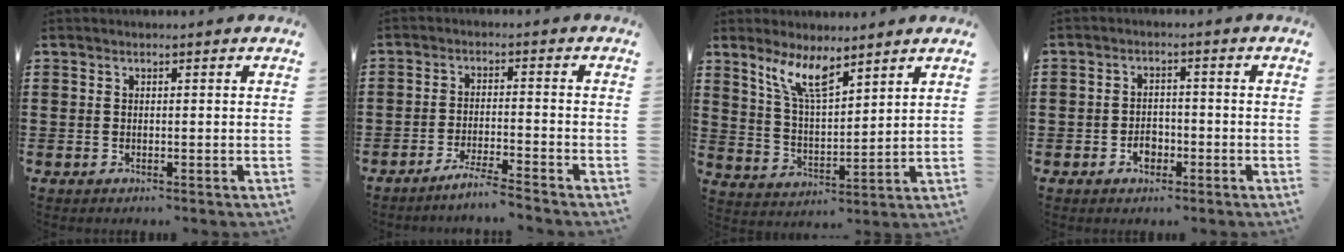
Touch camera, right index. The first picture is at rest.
{"total": 3.9, "force": [-3.5, -0.5, 1.5], "torque": [-0.032, -0.007, -0.069]}
{"total": 8.0, "force": [5.8, 1.8, 5.1], "torque": [-0.117, -0.013, 0.105]}
{"total": 3.0, "force": [-1.4, 2.2, 1.5], "torque": [-0.023, -0.001, -0.029]}